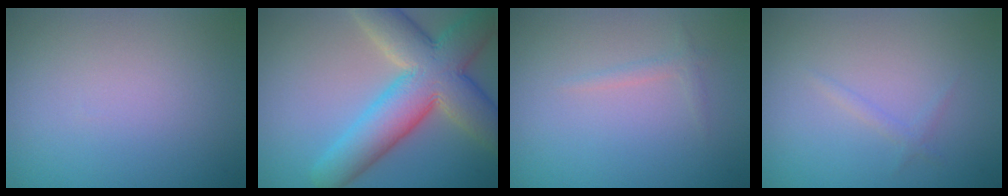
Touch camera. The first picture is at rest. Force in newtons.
{"total": 10.5, "press": 10.5, "slide": 0.6}
{"total": 0.9, "press": 0.9, "slide": 0.1}
{"total": 0.8, "press": 0.8, "slide": 0.0}